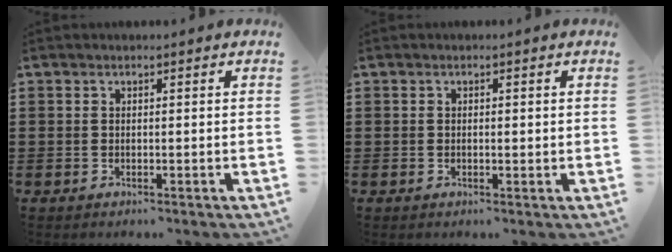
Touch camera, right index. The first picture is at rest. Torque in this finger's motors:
{"motor_torque": [-0.47, 0.76, -0.01, -0.01]}